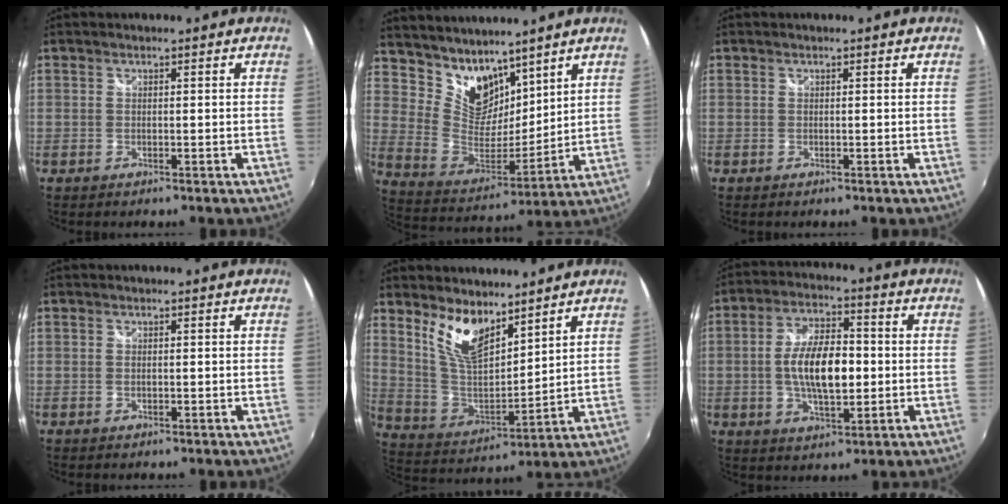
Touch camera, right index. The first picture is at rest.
{"total": 12.9, "force": [9.8, 7.3, 4.3], "torque": [-0.089, 0.002, 0.195]}
{"total": 0.0}
{"total": 0.8, "force": [0.0, 0.4, 0.7], "torque": [-0.015, -0.001, -0.002]}
{"total": 11.7, "force": [7.9, 4.8, 7.2], "torque": [-0.140, -0.006, 0.161]}
{"total": 12.2, "force": [-1.0, 5.4, 10.9], "torque": [-0.207, 0.004, -0.015]}